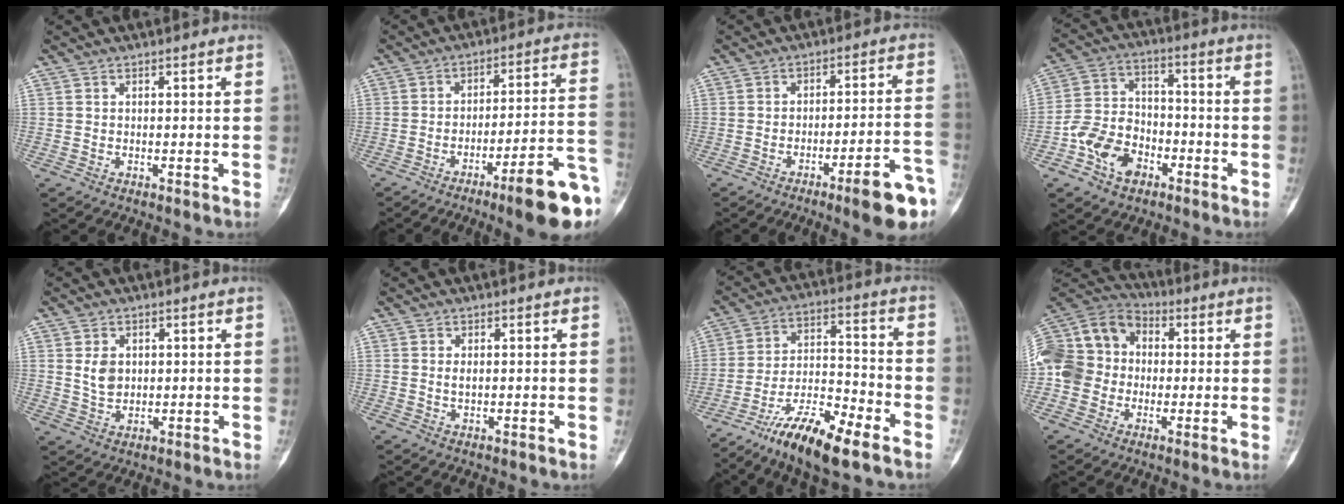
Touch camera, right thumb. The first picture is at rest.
{"total": 15.6, "force": [-7.8, 2.1, 13.4], "torque": [-0.153, 0.052, -0.108]}
{"total": 11.8, "force": [-6.6, 1.5, 9.7], "torque": [-0.127, 0.041, -0.088]}
{"total": 10.9, "force": [-5.1, 7.6, 6.0], "torque": [-0.090, 0.039, -0.095]}
{"total": 4.1, "force": [0.9, 3.1, 2.6], "torque": [-0.034, -0.009, 0.022]}
{"total": 0.9, "force": [0.2, 0.4, 0.8], "torque": [-0.017, -0.002, 0.005]}
{"total": 15.5, "force": [-10.3, 3.5, 11.0], "torque": [-0.201, 0.062, -0.183]}
{"total": 17.2, "force": [-0.9, 15.0, 8.4], "torque": [-0.170, 0.054, -0.023]}